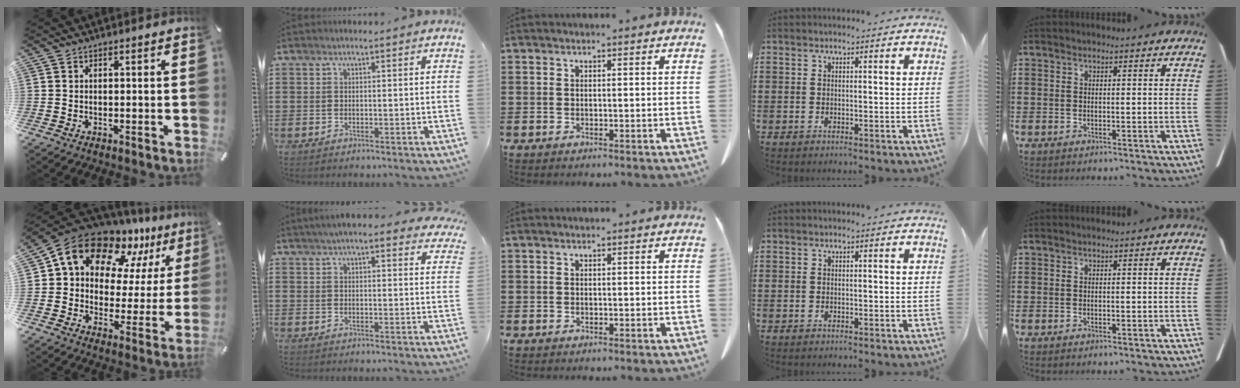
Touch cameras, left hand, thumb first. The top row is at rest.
{"thumb": {"total": 15.5, "force": [11.1, 9.4, 5.4], "torque": [-0.103, -0.091, 0.193]}, "index": {"total": 5.2, "force": [4.5, 0.7, 2.3], "torque": [-0.059, -0.004, 0.083]}}